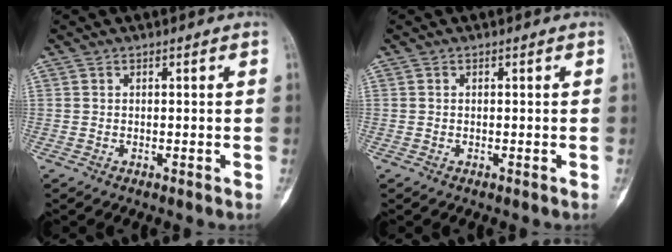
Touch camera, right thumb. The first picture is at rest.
{"total": 0.0}